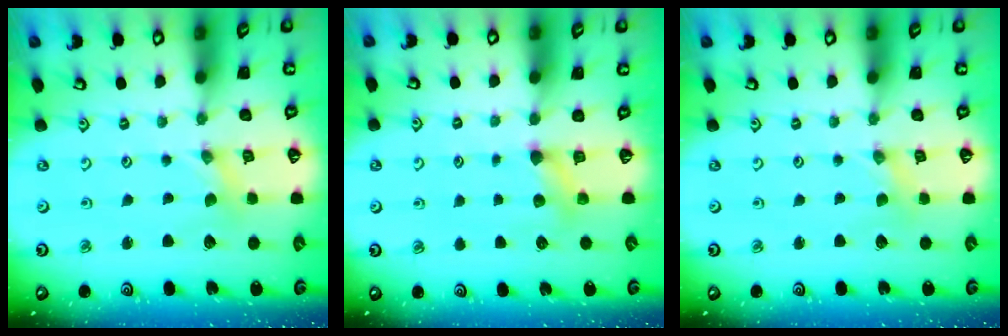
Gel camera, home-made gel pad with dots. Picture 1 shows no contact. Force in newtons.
{"total": 4.6, "press": 4.5, "slide": 0.7}
{"total": 0.0}